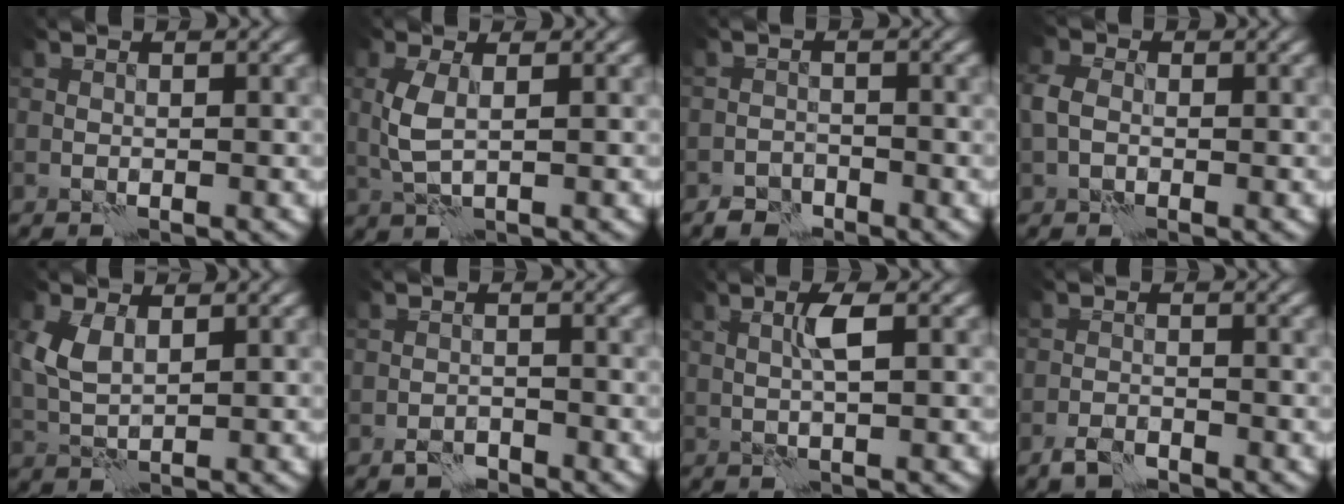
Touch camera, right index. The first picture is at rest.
{"total": 2.4, "force": [0.6, 0.8, 2.1], "torque": [-0.057, 0.000, 0.013]}
{"total": 1.7, "force": [-1.5, 0.7, 0.1], "torque": [0.001, 0.004, -0.031]}
{"total": 1.8, "force": [-0.2, 1.4, 1.1], "torque": [-0.029, 0.005, -0.012]}
{"total": 3.0, "force": [1.3, 1.6, 2.2], "torque": [-0.062, 0.003, 0.029]}
{"total": 1.4, "force": [-1.2, 0.6, 0.4], "torque": [-0.003, 0.005, -0.025]}
{"total": 1.8, "force": [0.7, -0.2, 1.7], "torque": [-0.036, 0.006, 0.013]}
{"total": 1.8, "force": [-1.5, 0.5, 0.8], "torque": [-0.015, 0.002, -0.034]}